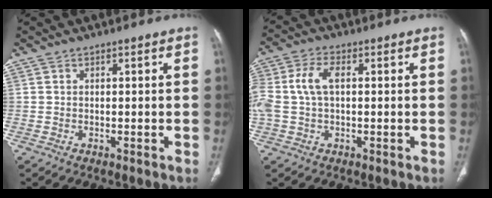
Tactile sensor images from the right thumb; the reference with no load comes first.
{"total": 8.9, "force": [0.9, 5.1, 7.3], "torque": [-0.182, 0.024, 0.019]}